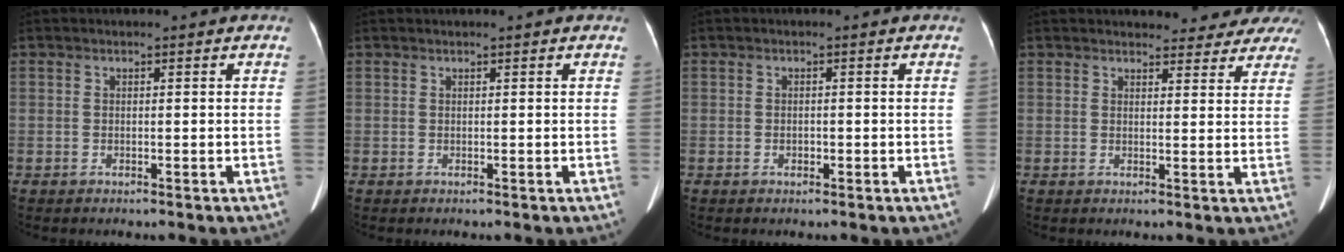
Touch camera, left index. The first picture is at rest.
{"total": 0.0}
{"total": 0.8, "force": [-0.4, 0.5, 0.5], "torque": [-0.011, 0.001, -0.005]}
{"total": 11.9, "force": [11.2, 3.2, 2.1], "torque": [0.009, -0.008, 0.103]}